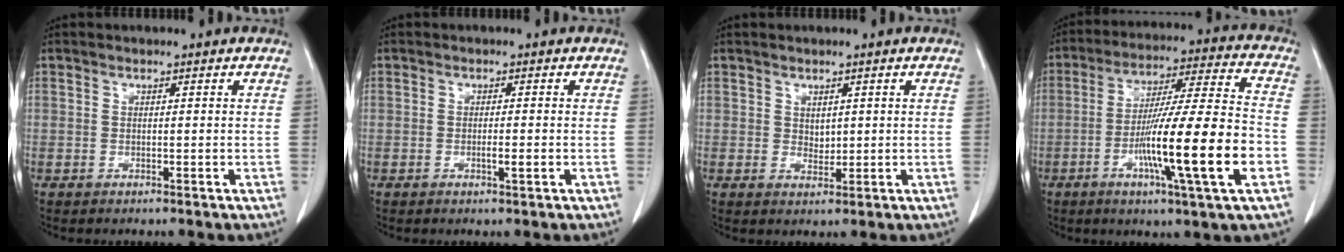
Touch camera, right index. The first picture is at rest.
{"total": 1.7, "force": [-0.6, 0.1, 1.6], "torque": [-0.029, -0.003, -0.010]}
{"total": 1.6, "force": [0.5, 1.2, 1.0], "torque": [-0.014, -0.004, 0.013]}
{"total": 18.3, "force": [-5.7, -0.1, 17.4], "torque": [-0.291, -0.009, -0.096]}